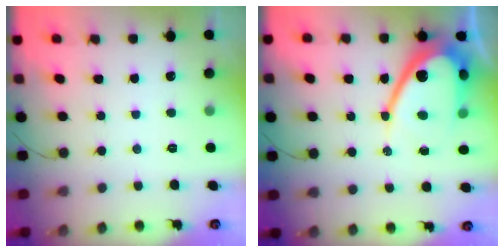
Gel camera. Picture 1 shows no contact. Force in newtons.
{"total": 16.3, "press": 16.3, "slide": 1.0}